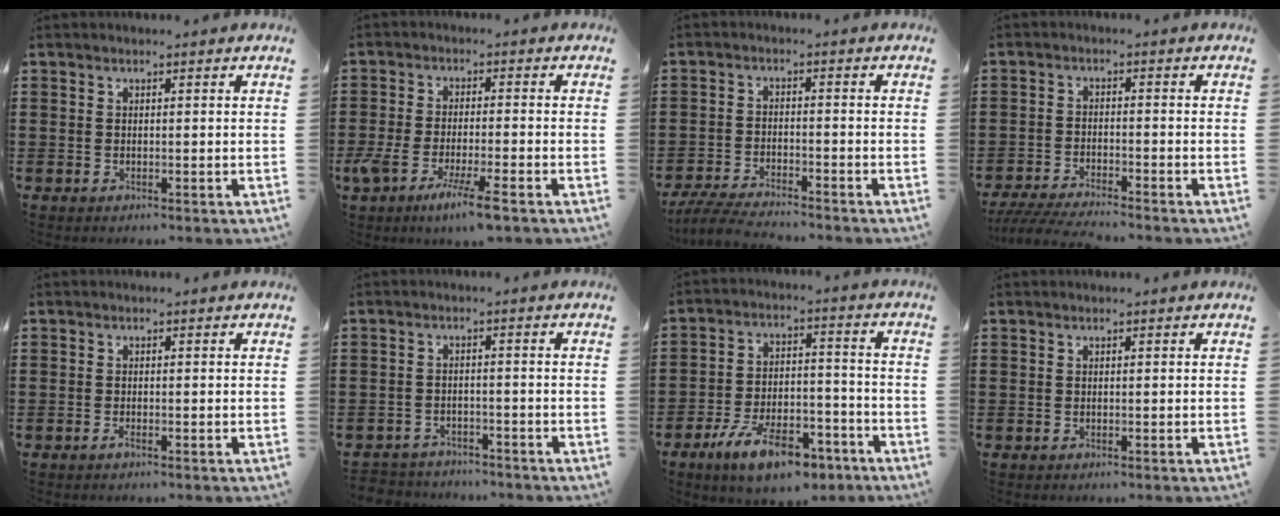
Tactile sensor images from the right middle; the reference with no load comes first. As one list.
[{"total": 6.6, "force": [-4.2, 0.7, 5.0], "torque": [-0.107, -0.016, -0.080]}, {"total": 5.2, "force": [-4.9, 0.4, 1.6], "torque": [-0.044, -0.007, -0.101]}, {"total": 4.6, "force": [-4.4, 0.2, 1.4], "torque": [-0.036, -0.011, -0.091]}, {"total": 0.9, "force": [-0.7, 0.2, 0.6], "torque": [-0.014, -0.004, -0.012]}, {"total": 2.9, "force": [-2.8, 0.7, -0.3], "torque": [-0.003, 0.000, -0.064]}, {"total": 11.0, "force": [-7.8, 3.8, 6.8], "torque": [-0.129, 0.025, -0.147]}, {"total": 0.0}]